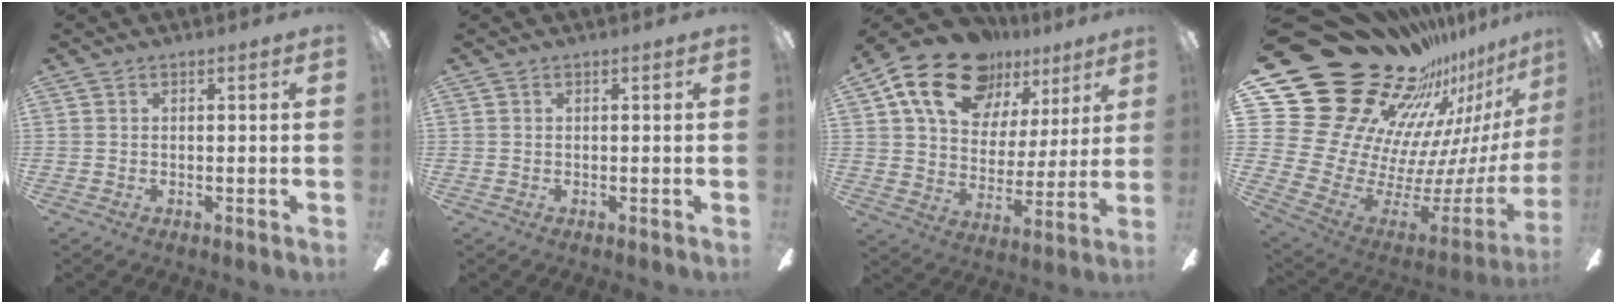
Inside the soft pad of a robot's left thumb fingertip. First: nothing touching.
{"total": 0.0}
{"total": 20.3, "force": [13.0, 12.2, 9.7], "torque": [-0.170, -0.068, 0.233]}
{"total": 33.0, "force": [22.0, 18.0, 16.7], "torque": [-0.229, -0.234, 0.478]}